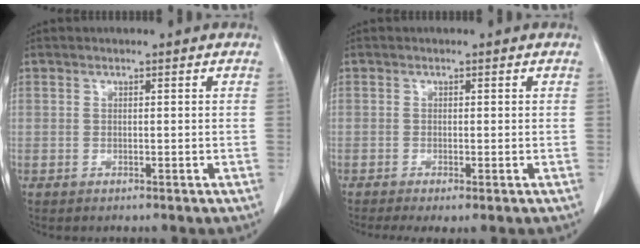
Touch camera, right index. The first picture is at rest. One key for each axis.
{"total": 2.7, "fx": -1.6, "fy": 0.6, "fz": 2.1, "tx": -0.036, "ty": -0.010, "tz": -0.026}